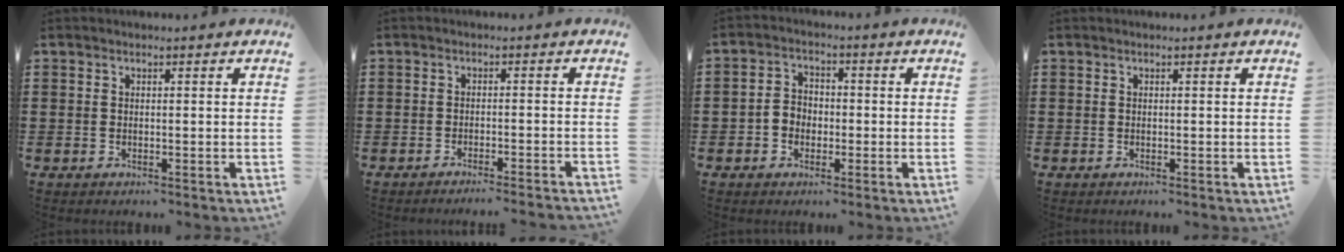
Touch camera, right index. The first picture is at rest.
{"total": 1.8, "force": [-1.7, -0.4, 0.5], "torque": [-0.009, 0.003, -0.034]}
{"total": 3.0, "force": [-1.1, 2.6, 1.2], "torque": [-0.028, 0.010, -0.024]}
{"total": 0.0}